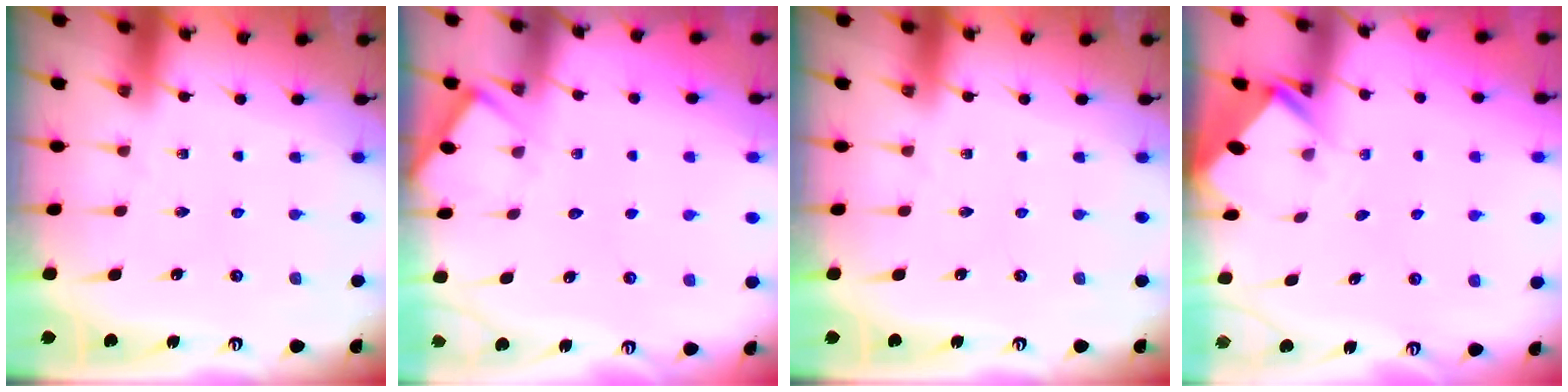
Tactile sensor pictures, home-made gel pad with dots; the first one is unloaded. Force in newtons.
{"total": 5.4, "press": 5.4, "slide": 0.6}
{"total": 0.0}
{"total": 2.8, "press": 2.8, "slide": 0.2}